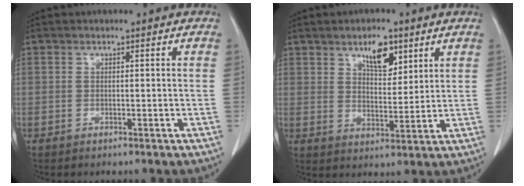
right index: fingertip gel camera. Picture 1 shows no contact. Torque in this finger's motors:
{"motor_torque": [0.29, 0.28, 0.11, 0.04]}